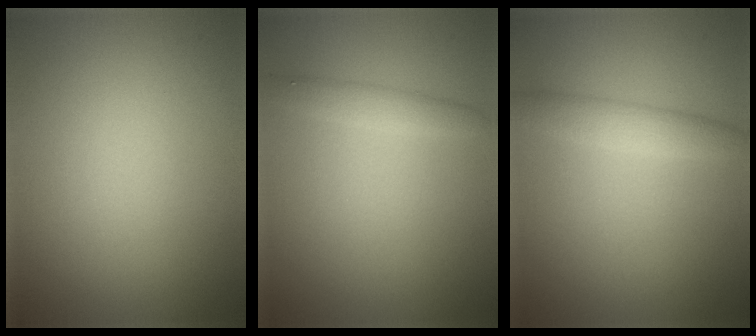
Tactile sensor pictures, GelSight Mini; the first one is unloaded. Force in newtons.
{"total": 1.6, "press": 1.6, "slide": 0.1}
{"total": 2.5, "press": 2.5, "slide": 0.1}